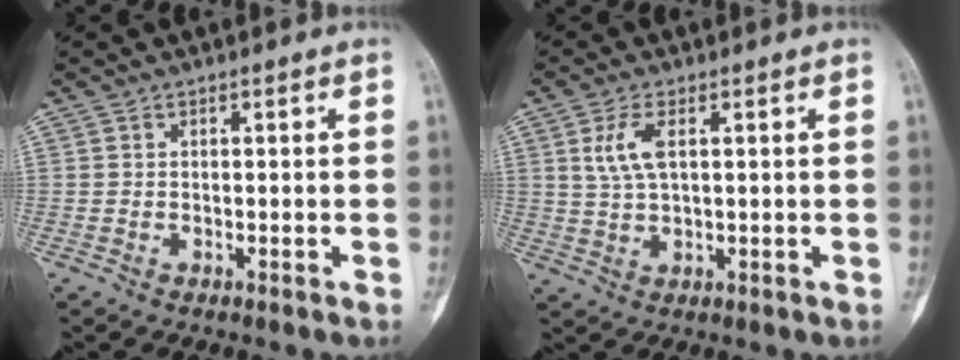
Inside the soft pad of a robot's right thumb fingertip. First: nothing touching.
{"total": 5.6, "force": [1.9, 2.2, 4.8], "torque": [-0.109, -0.005, 0.043]}